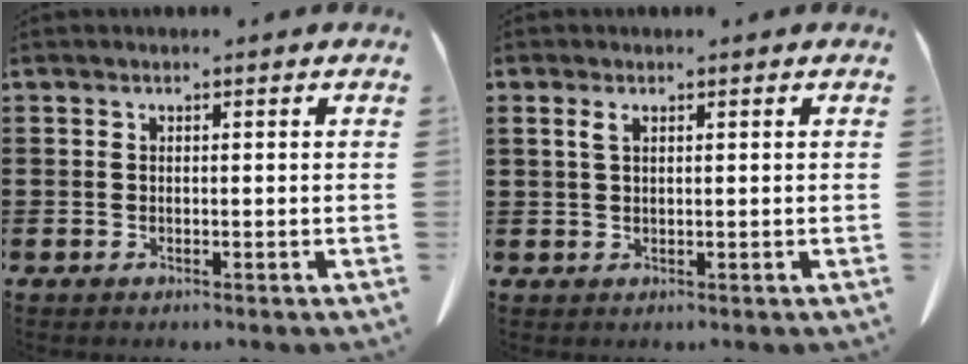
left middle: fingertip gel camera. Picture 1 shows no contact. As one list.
[{"total": 1.5, "force": [0.7, 0.5, 1.2], "torque": [-0.028, 0.002, 0.013]}]